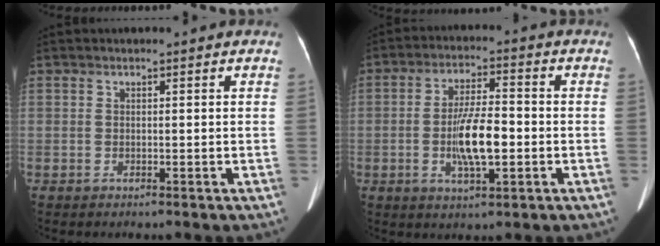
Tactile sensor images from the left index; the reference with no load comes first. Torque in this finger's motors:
{"motor_torque": [0.36, -0.01, 0.22, 0.08]}